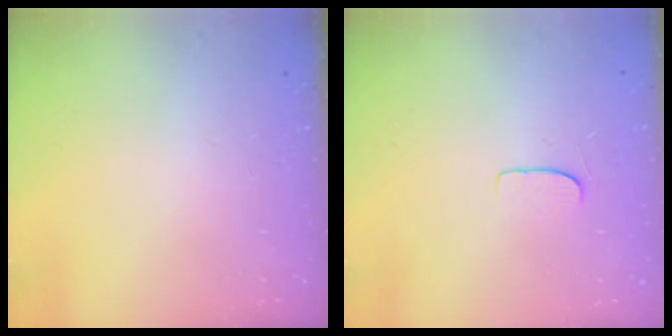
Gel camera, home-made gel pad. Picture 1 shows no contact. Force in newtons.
{"total": 4.8, "press": 4.7, "slide": 0.6}